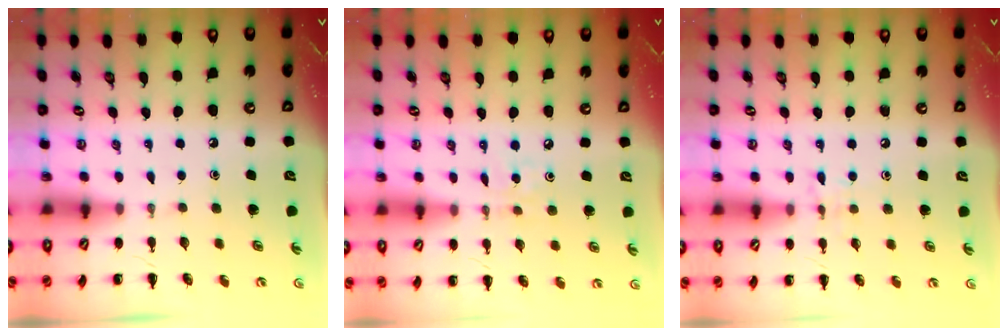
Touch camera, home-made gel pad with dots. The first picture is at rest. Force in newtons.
{"total": 2.2, "press": 2.1, "slide": 0.6}
{"total": 6.1, "press": 5.7, "slide": 2.0}